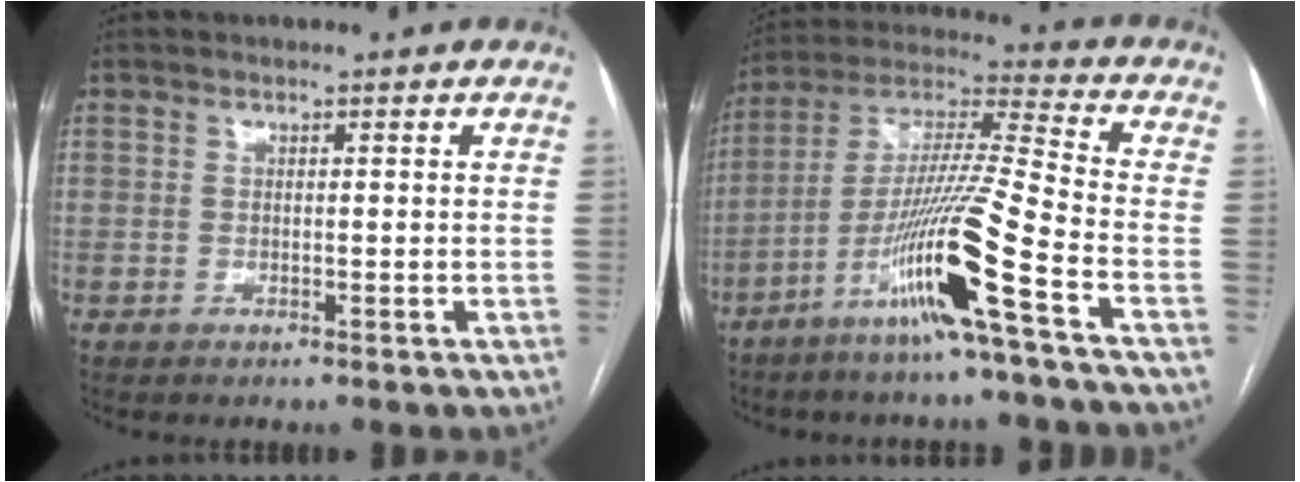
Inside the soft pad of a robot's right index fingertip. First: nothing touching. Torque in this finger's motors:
{"motor_torque": [2.02, -0.12, 1.05, 0.21]}